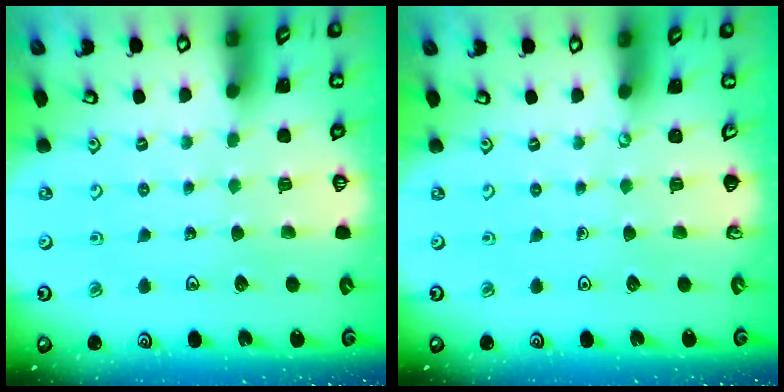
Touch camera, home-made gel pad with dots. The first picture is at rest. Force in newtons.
{"total": 0.0}